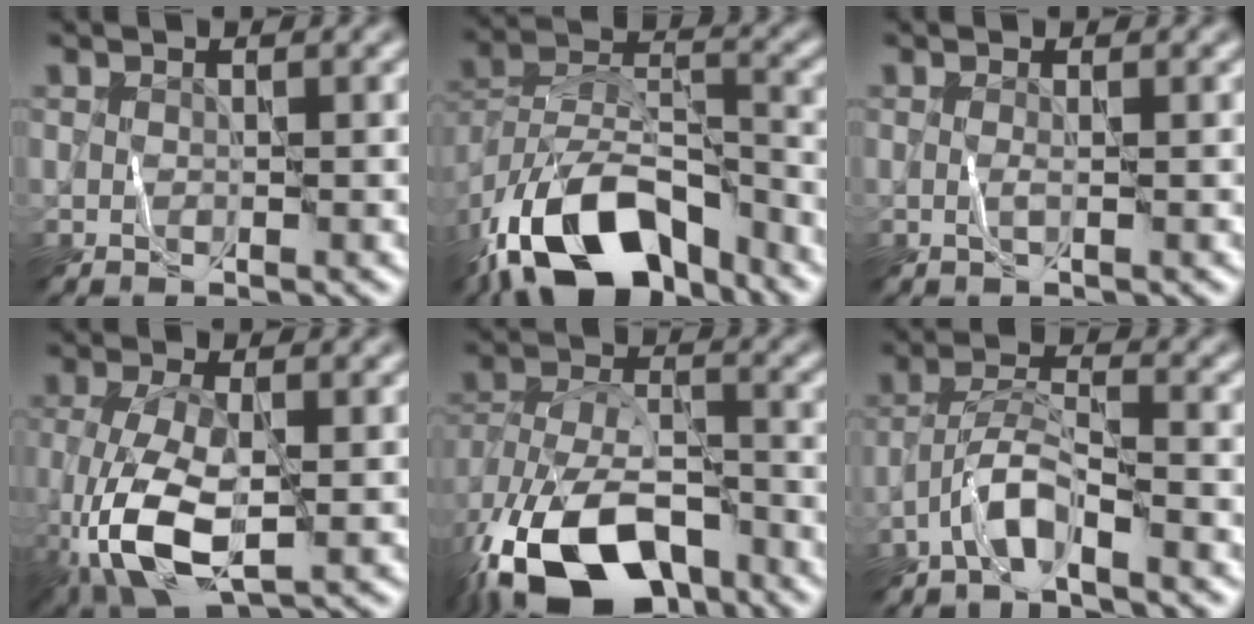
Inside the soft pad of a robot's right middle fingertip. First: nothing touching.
{"total": 13.9, "force": [-9.2, 6.4, 8.2], "torque": [-0.166, 0.008, -0.170]}
{"total": 0.7, "force": [0.0, -0.3, 0.7], "torque": [-0.021, 0.000, -0.003]}
{"total": 7.6, "force": [-2.0, 3.3, 6.5], "torque": [-0.163, -0.014, -0.038]}
{"total": 15.1, "force": [-8.8, 7.8, 9.5], "torque": [-0.194, -0.033, -0.146]}
{"total": 3.3, "force": [-2.3, 0.4, 2.4], "torque": [-0.049, 0.013, -0.052]}